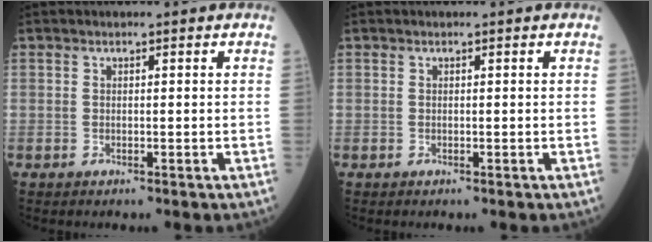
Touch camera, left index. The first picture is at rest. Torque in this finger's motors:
{"motor_torque": [0.19, 0.19, 0.01, 0.01]}